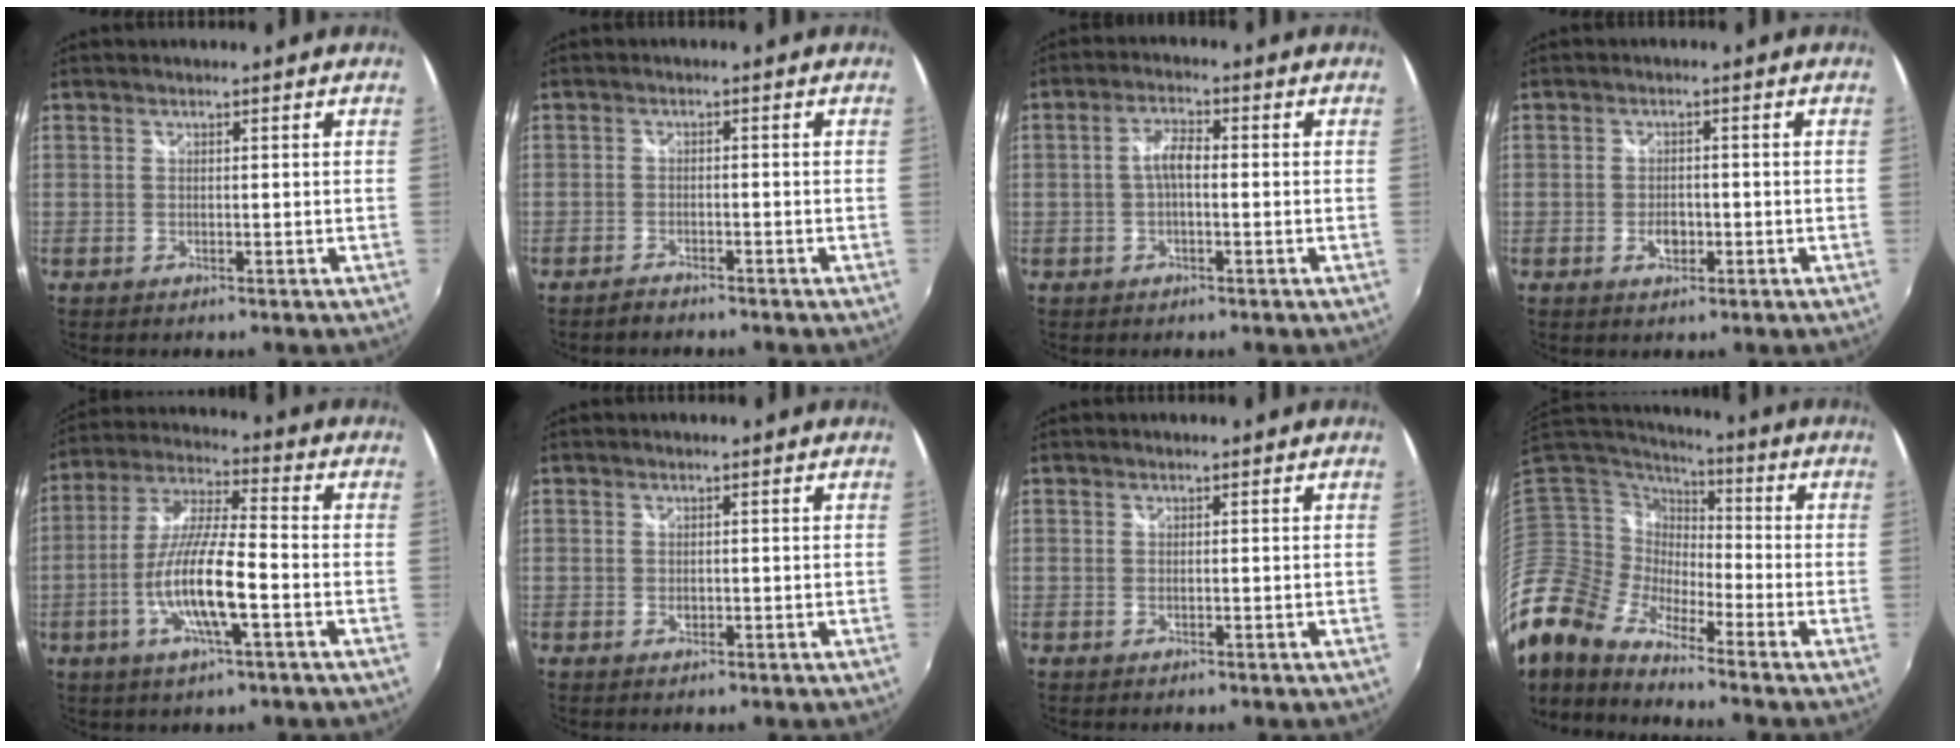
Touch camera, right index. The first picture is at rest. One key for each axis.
{"total": 2.1, "fx": -2.0, "fy": 0.5, "fz": 0.3, "tx": -0.016, "ty": -0.001, "tz": -0.038}
{"total": 3.6, "fx": -0.5, "fy": 1.3, "fz": 3.3, "tx": -0.066, "ty": 0.012, "tz": -0.010}
{"total": 2.8, "fx": -1.0, "fy": 1.9, "fz": 1.8, "tx": -0.032, "ty": -0.001, "tz": -0.018}
{"total": 13.1, "fx": -4.3, "fy": 2.2, "fz": 12.2, "tx": -0.248, "ty": -0.006, "tz": -0.084}
{"total": 0.7, "fx": -0.1, "fy": 0.6, "fz": 0.3, "tx": -0.004, "ty": -0.001, "tz": -0.001}
{"total": 0.0}
{"total": 13.0, "fx": -10.6, "fy": 4.6, "fz": 5.9, "tx": -0.107, "ty": -0.005, "tz": -0.226}